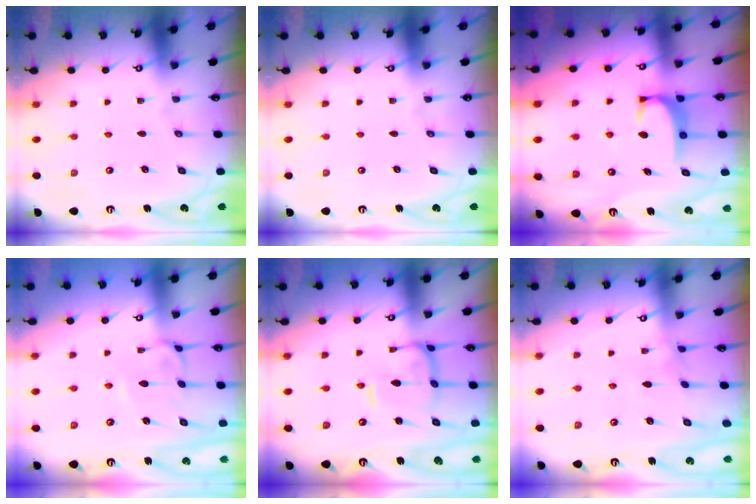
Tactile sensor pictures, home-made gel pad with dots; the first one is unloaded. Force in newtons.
{"total": 0.0}
{"total": 2.8, "press": 2.8, "slide": 0.5}
{"total": 2.4, "press": 2.4, "slide": 0.6}
{"total": 5.6, "press": 5.5, "slide": 0.9}
{"total": 2.9, "press": 2.9, "slide": 0.2}